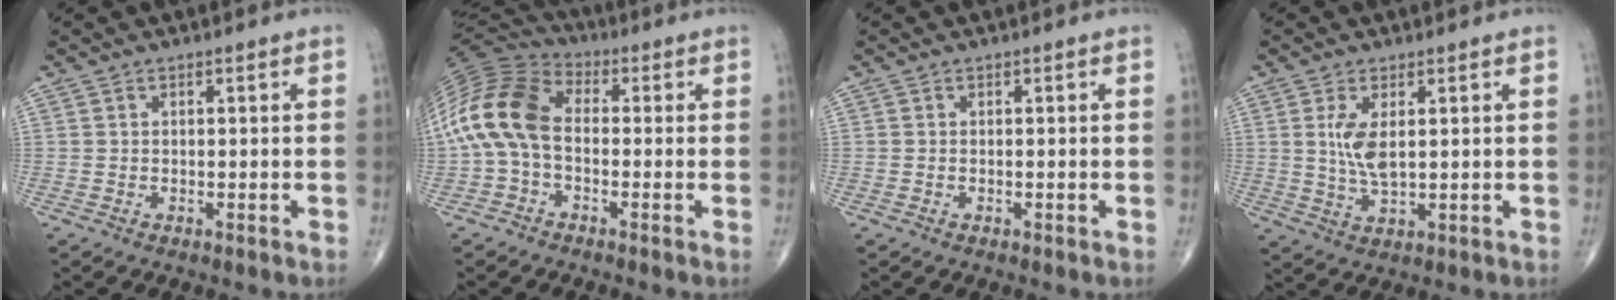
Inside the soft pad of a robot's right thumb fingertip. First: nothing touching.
{"total": 14.7, "force": [-0.9, 9.3, 11.3], "torque": [-0.234, 0.034, -0.030]}
{"total": 0.0}
{"total": 5.8, "force": [1.3, 2.3, 5.2], "torque": [-0.108, -0.012, 0.032]}